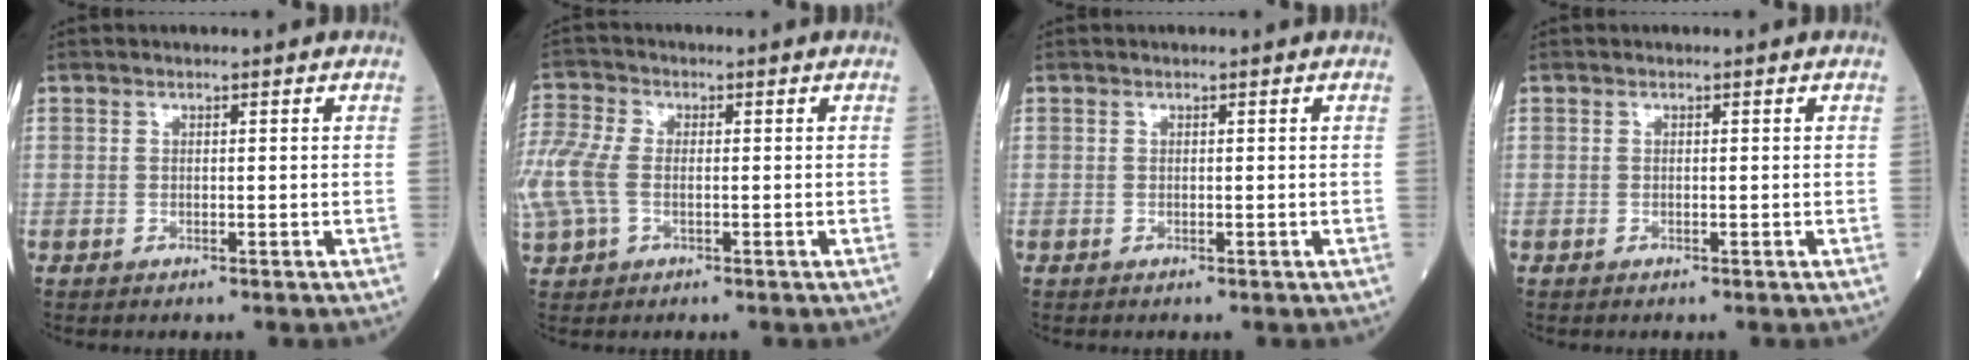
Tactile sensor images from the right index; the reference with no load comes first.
{"total": 13.3, "force": [-0.9, 9.2, 9.7], "torque": [-0.297, 0.018, -0.011]}
{"total": 0.0}
{"total": 0.0}